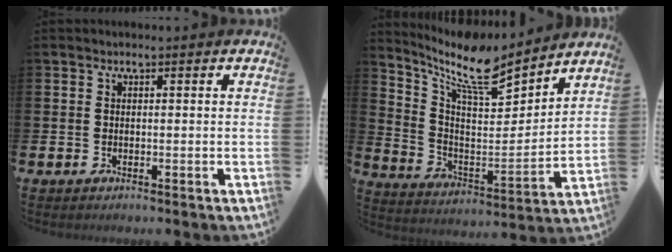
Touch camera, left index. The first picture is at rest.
{"total": 10.9, "force": [8.6, 2.8, 6.0], "torque": [-0.142, -0.057, 0.142]}